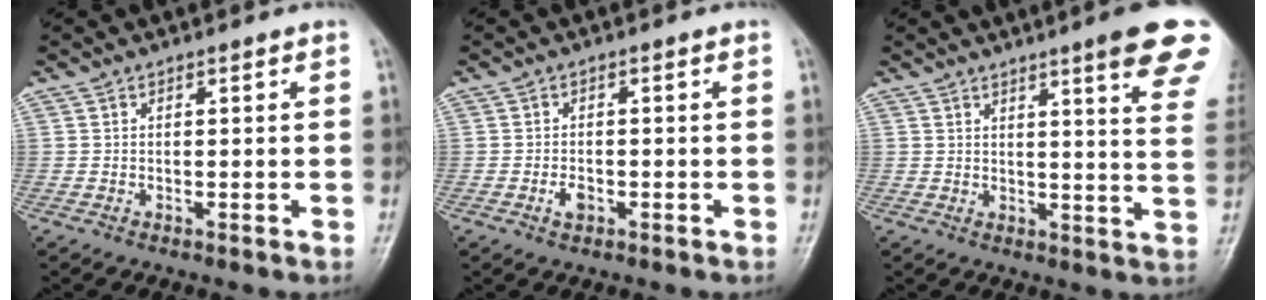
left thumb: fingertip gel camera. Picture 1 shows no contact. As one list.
[{"total": 2.3, "force": [-1.0, 1.4, 1.5], "torque": [-0.025, 0.005, -0.018]}, {"total": 15.2, "force": [9.4, 1.7, 11.8], "torque": [-0.125, -0.037, 0.101]}]